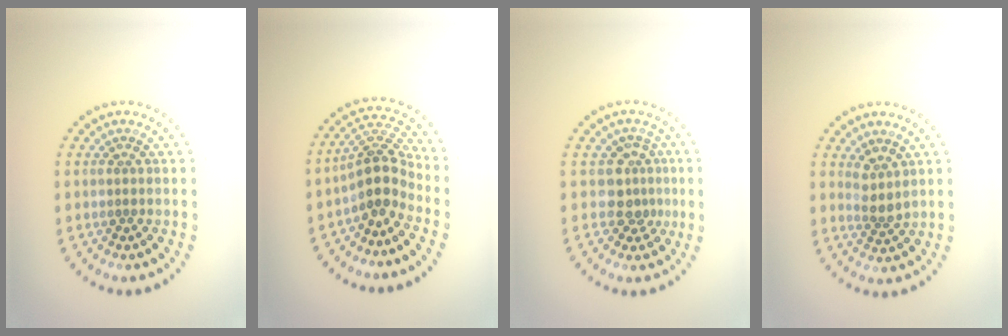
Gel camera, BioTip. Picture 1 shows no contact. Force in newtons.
{"total": 3.7, "press": 2.7, "slide": 2.4}
{"total": 2.6, "press": 1.9, "slide": 1.8}
{"total": 2.0, "press": 1.5, "slide": 1.4}